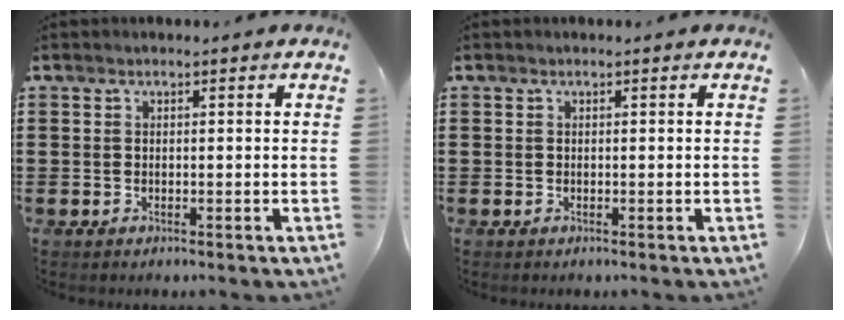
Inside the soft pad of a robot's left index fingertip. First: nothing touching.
{"total": 0.0}